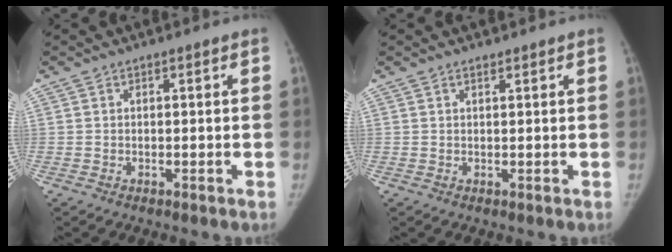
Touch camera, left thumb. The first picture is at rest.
{"total": 0.8, "force": [0.7, 0.2, 0.3], "torque": [-0.008, -0.005, 0.012]}